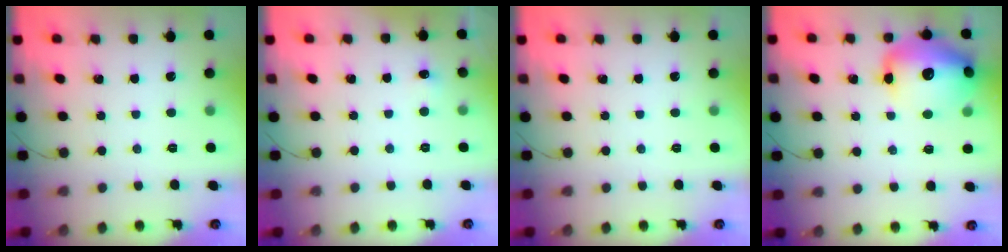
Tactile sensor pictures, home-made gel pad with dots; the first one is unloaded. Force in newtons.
{"total": 3.4, "press": 3.3, "slide": 1.0}
{"total": 0.0}
{"total": 17.9, "press": 17.5, "slide": 3.4}